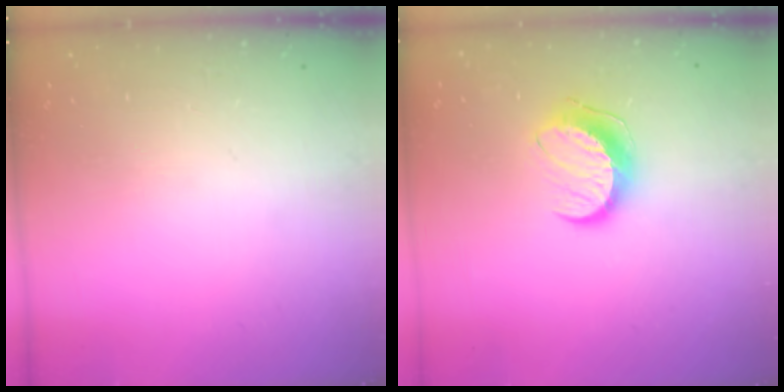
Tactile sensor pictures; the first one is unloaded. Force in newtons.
{"total": 10.5, "press": 10.5, "slide": 0.4}